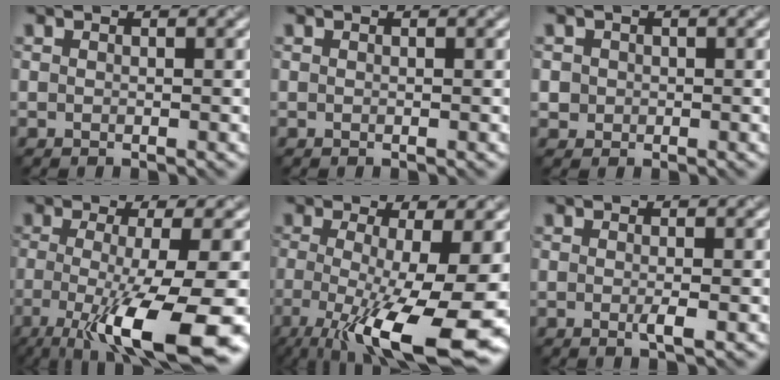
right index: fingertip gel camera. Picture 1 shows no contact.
{"total": 0.0}
{"total": 1.1, "force": [-0.2, 1.0, 0.0], "torque": [0.010, -0.006, 0.001]}
{"total": 11.8, "force": [-4.0, 2.6, 10.9], "torque": [-0.144, -0.021, -0.062]}
{"total": 13.0, "force": [-4.0, 3.3, 11.9], "torque": [-0.174, -0.027, -0.057]}
{"total": 1.2, "force": [-0.5, 0.1, 1.1], "torque": [-0.017, -0.004, -0.009]}